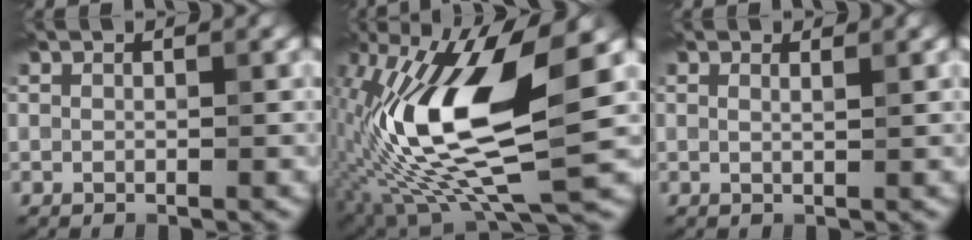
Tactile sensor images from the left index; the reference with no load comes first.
{"total": 13.9, "force": [-0.6, 5.1, 12.9], "torque": [-0.254, 0.002, -0.021]}
{"total": 0.7, "force": [0.5, 0.2, 0.5], "torque": [-0.003, -0.004, 0.003]}